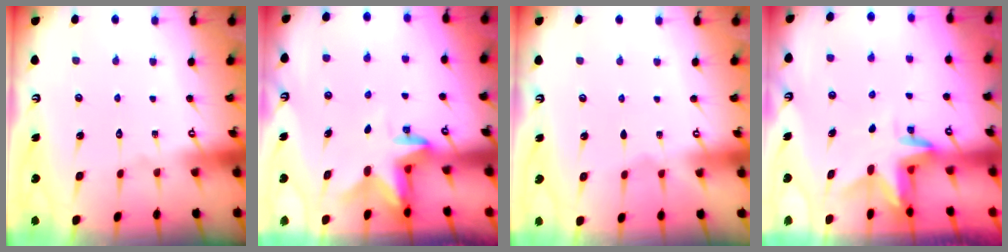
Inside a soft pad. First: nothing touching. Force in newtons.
{"total": 2.8, "press": 2.8, "slide": 0.5}
{"total": 3.8, "press": 2.9, "slide": 2.4}
{"total": 3.1, "press": 3.1, "slide": 0.2}